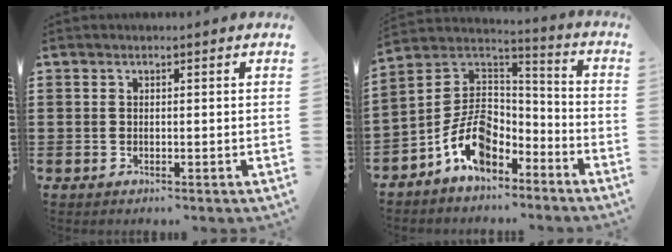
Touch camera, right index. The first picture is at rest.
{"total": 10.0, "force": [-5.3, 6.0, 6.1], "torque": [-0.146, 0.007, -0.105]}